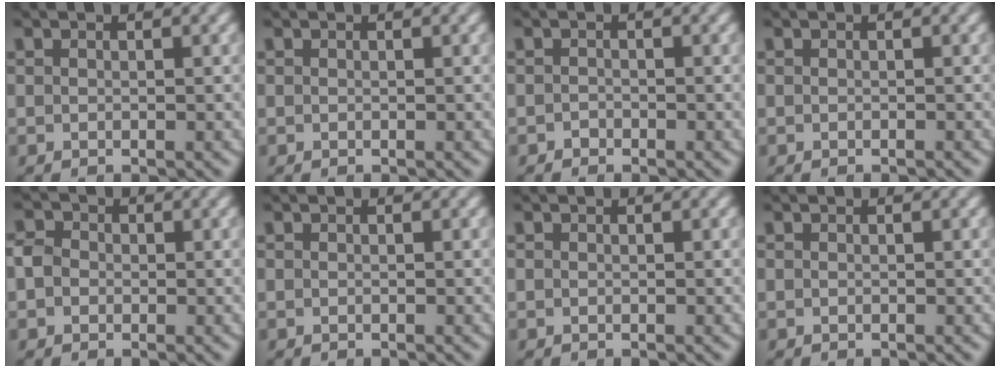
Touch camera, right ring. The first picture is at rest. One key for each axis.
{"total": 0.0}
{"total": 0.9, "fx": -0.8, "fy": -0.1, "fz": -0.5, "tx": 0.006, "ty": -0.009, "tz": -0.010}
{"total": 0.5, "fx": -0.5, "fy": 0.0, "fz": 0.1, "tx": 0.002, "ty": 0.003, "tz": -0.008}
{"total": 2.0, "fx": -0.1, "fy": 1.8, "fz": 0.7, "tx": -0.022, "ty": -0.006, "tz": -0.003}
{"total": 0.0}
{"total": 0.0}
{"total": 0.0}